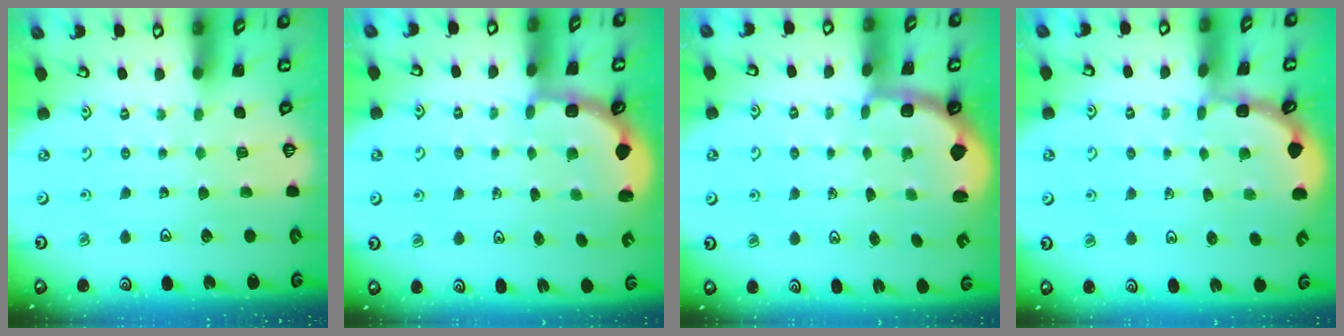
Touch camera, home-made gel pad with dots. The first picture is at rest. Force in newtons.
{"total": 3.1, "press": 2.2, "slide": 2.1}
{"total": 2.2, "press": 1.5, "slide": 1.6}
{"total": 1.7, "press": 1.7, "slide": 0.1}